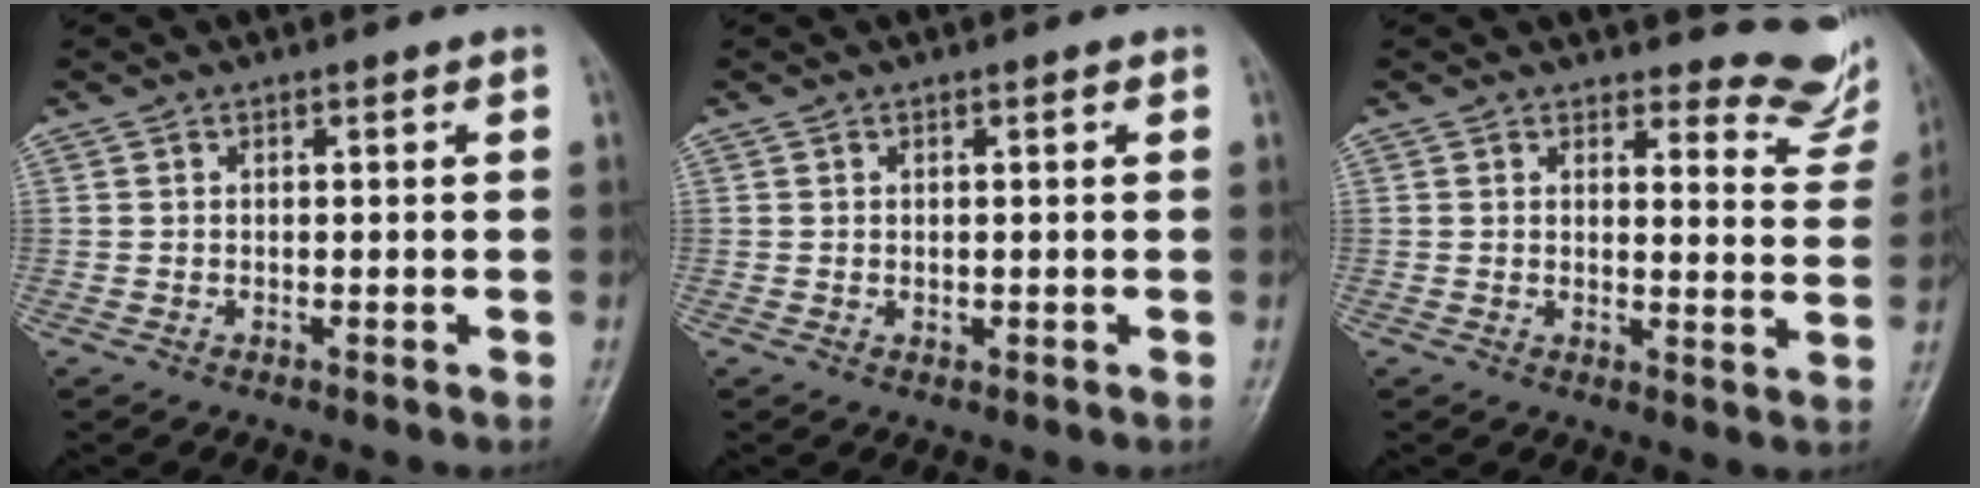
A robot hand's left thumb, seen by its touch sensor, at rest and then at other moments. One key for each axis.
{"total": 0.9, "fx": 0.2, "fy": 0.7, "fz": 0.6, "tx": -0.007, "ty": -0.001, "tz": 0.005}
{"total": 9.3, "fx": 8.9, "fy": 2.8, "fz": 0.8, "tx": 0.029, "ty": -0.089, "tz": 0.076}